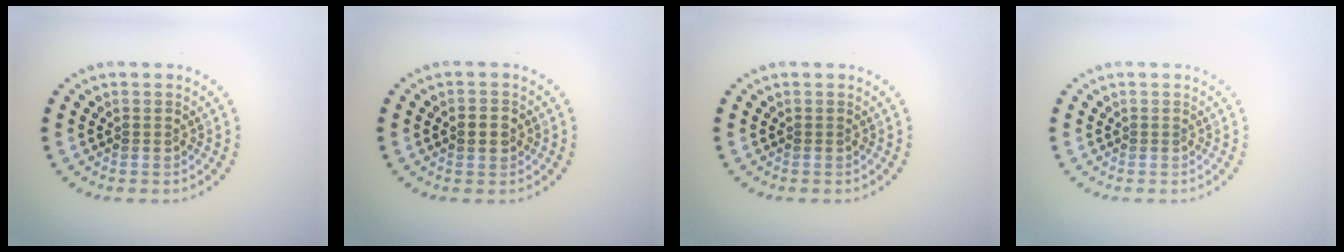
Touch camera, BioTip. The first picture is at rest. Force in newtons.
{"total": 1.5, "press": 1.5, "slide": 0.2}
{"total": 0.0}
{"total": 0.0}